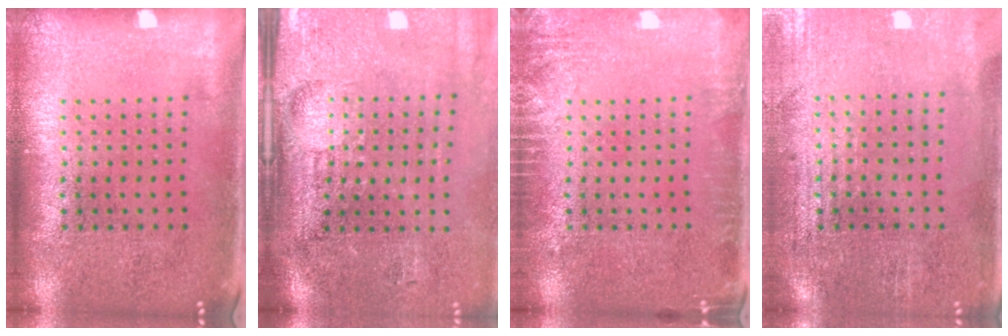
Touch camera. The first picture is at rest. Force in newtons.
{"total": 4.7, "press": 3.9, "slide": 2.6}
{"total": 2.3, "press": 2.2, "slide": 0.2}
{"total": 0.6, "press": 0.5, "slide": 0.4}